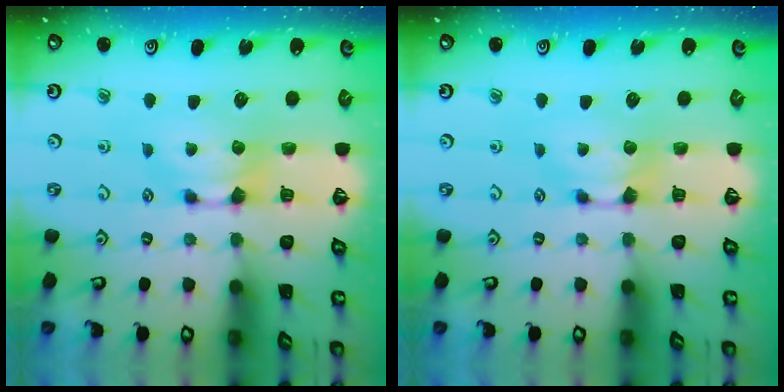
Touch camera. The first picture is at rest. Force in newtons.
{"total": 0.0}